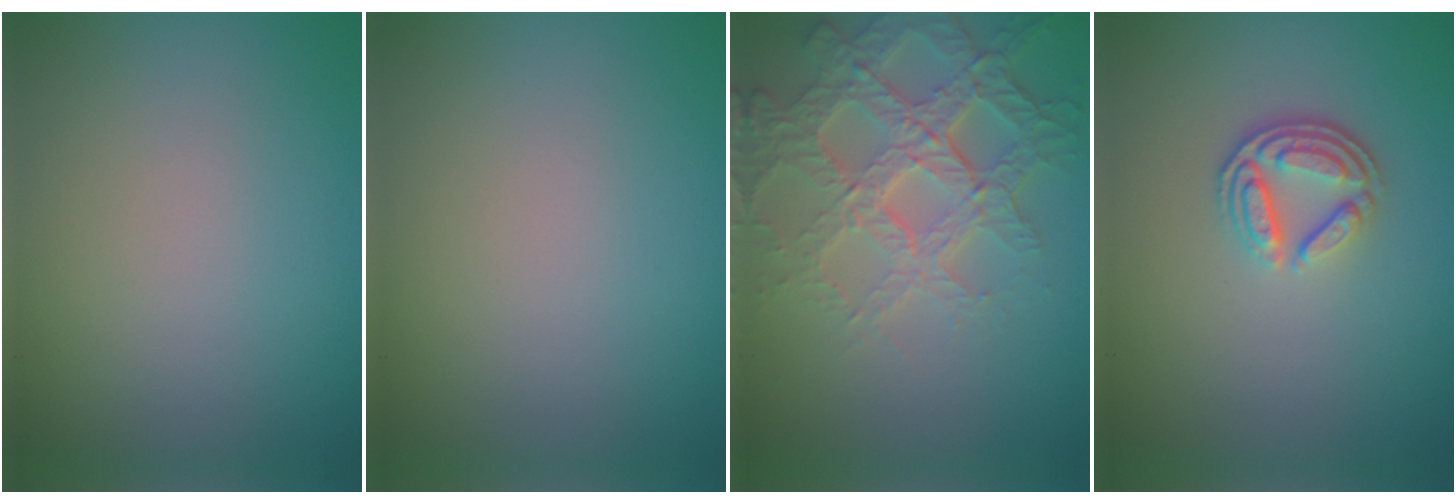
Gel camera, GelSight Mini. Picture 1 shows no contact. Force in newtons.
{"total": 0.0}
{"total": 6.8, "press": 5.1, "slide": 4.5}
{"total": 3.7, "press": 2.8, "slide": 2.5}